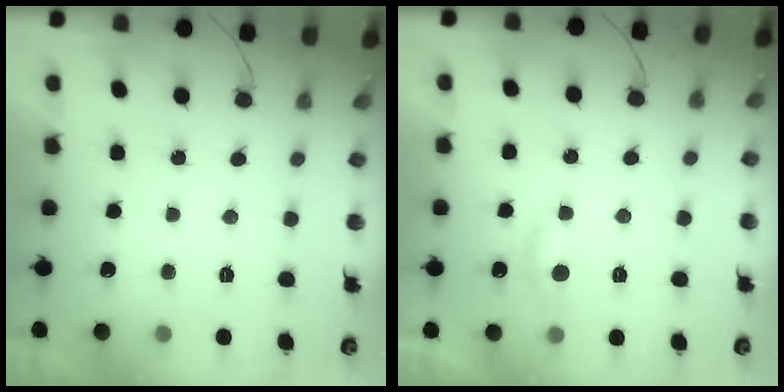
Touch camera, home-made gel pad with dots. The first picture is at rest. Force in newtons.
{"total": 4.0, "press": 3.9, "slide": 0.5}